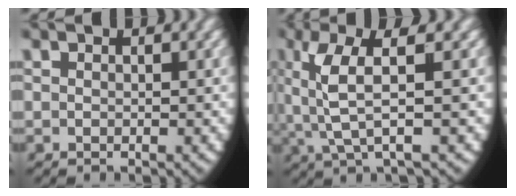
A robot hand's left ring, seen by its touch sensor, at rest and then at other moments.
{"total": 6.4, "force": [1.3, 2.6, 5.7], "torque": [-0.125, -0.002, 0.027]}